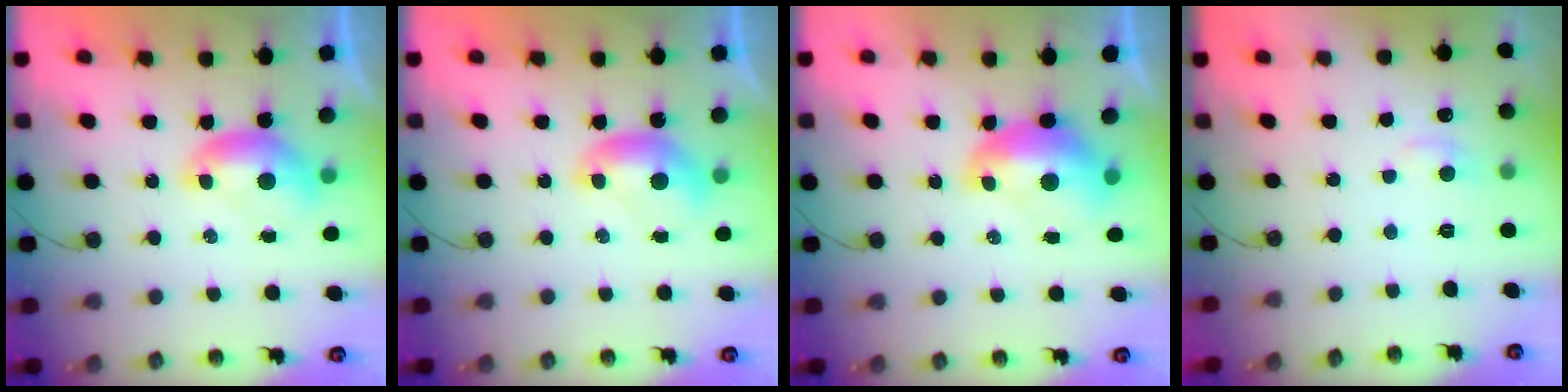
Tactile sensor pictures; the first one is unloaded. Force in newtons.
{"total": 0.0}
{"total": 2.8, "press": 2.7, "slide": 0.7}
{"total": 0.9, "press": 0.1, "slide": 0.9}